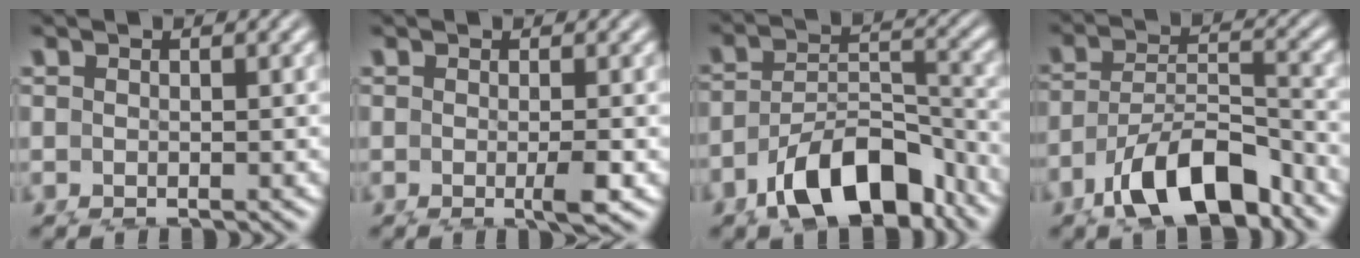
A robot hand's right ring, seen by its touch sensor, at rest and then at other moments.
{"total": 1.6, "force": [-0.3, -0.3, 1.5], "torque": [-0.023, -0.003, -0.004]}
{"total": 7.5, "force": [-4.9, 3.8, 4.1], "torque": [-0.061, -0.017, -0.069]}
{"total": 6.2, "force": [-3.6, 3.4, 3.8], "torque": [-0.065, -0.020, -0.049]}